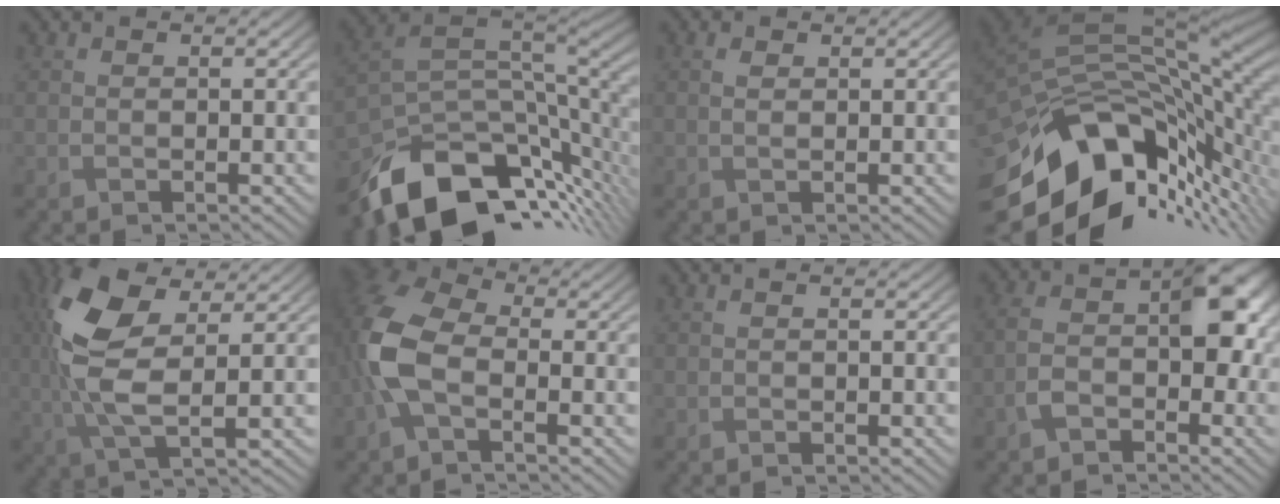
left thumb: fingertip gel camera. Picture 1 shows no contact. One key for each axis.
{"total": 14.9, "fx": -7.7, "fy": 6.9, "fz": 10.7, "tx": -0.215, "ty": -0.031, "tz": -0.122}
{"total": 1.0, "fx": 0.5, "fy": 0.6, "fz": 0.6, "tx": -0.016, "ty": -0.001, "tz": 0.010}
{"total": 15.7, "fx": -7.0, "fy": 9.2, "fz": 10.5, "tx": -0.209, "ty": -0.034, "tz": -0.102}
{"total": 11.9, "fx": 3.0, "fy": 5.9, "fz": 9.9, "tx": -0.247, "ty": 0.004, "tz": 0.055}
{"total": 9.2, "fx": -1.3, "fy": 5.3, "fz": 7.4, "tx": -0.197, "ty": 0.007, "tz": -0.042}
{"total": 0.0}
{"total": 7.8, "fx": -2.1, "fy": 4.6, "fz": 6.0, "tx": -0.105, "ty": 0.006, "tz": -0.048}